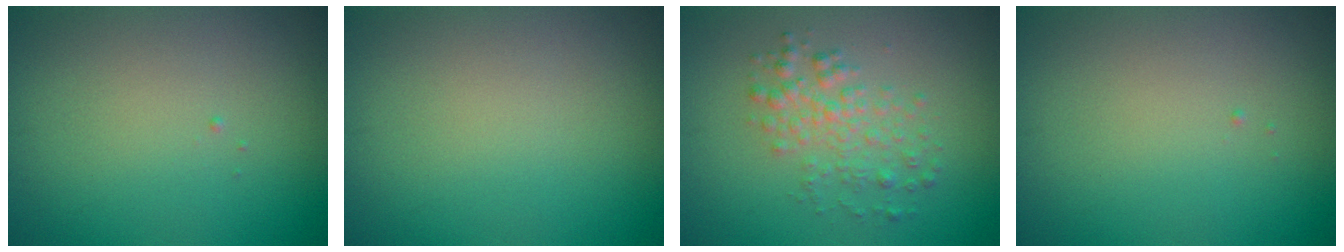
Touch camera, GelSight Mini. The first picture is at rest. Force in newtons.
{"total": 0.0}
{"total": 2.7, "press": 2.7, "slide": 0.0}
{"total": 0.0}